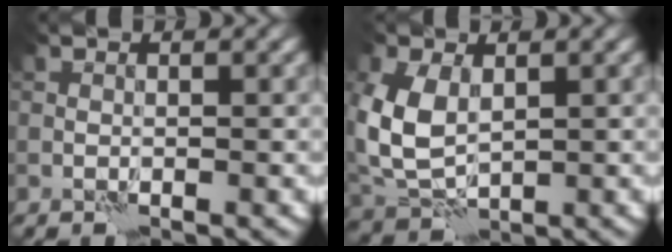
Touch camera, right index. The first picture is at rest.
{"total": 6.1, "force": [1.1, 4.0, 4.5], "torque": [-0.117, -0.001, 0.021]}